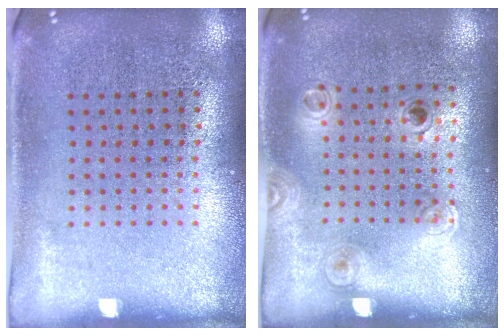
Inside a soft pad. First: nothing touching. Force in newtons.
{"total": 1.1, "press": 0.8, "slide": 0.8}